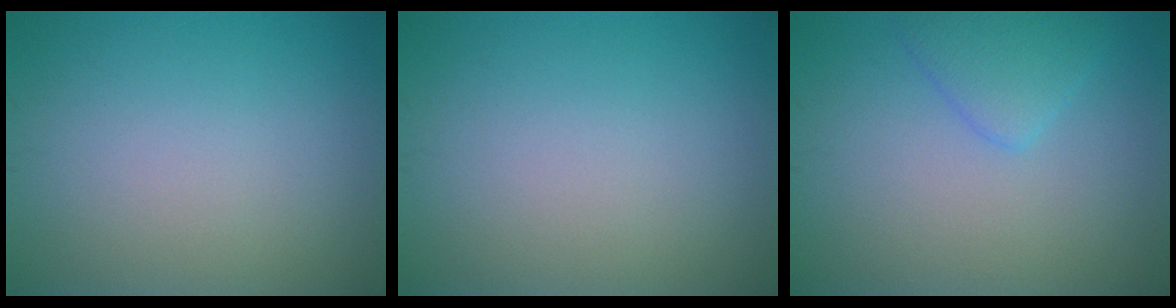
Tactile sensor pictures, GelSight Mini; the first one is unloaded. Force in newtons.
{"total": 0.0}
{"total": 2.3, "press": 2.3, "slide": 0.2}